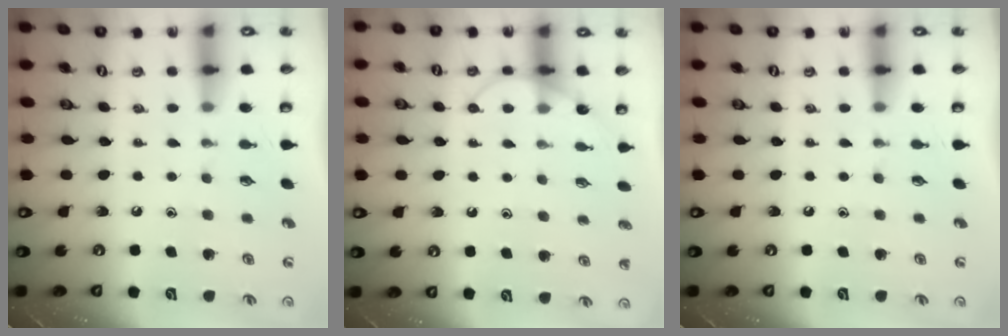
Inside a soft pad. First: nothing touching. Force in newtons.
{"total": 5.5, "press": 5.5, "slide": 0.3}
{"total": 0.0}